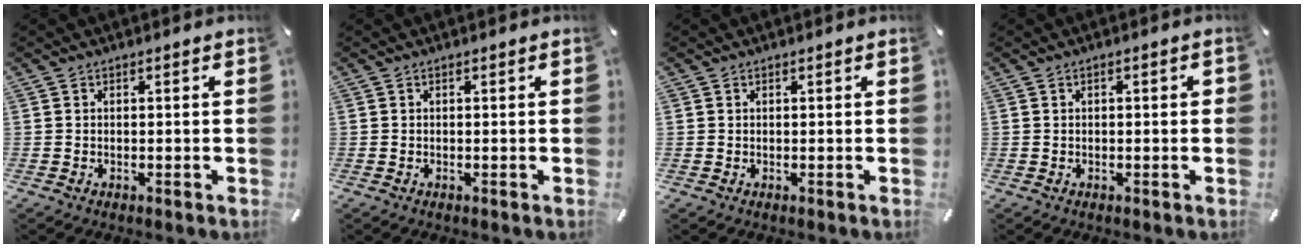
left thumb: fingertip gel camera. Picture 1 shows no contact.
{"total": 0.0}
{"total": 1.3, "force": [0.5, 1.1, -0.4], "torque": [0.008, 0.003, 0.009]}
{"total": 1.3, "force": [-0.1, 0.6, 1.1], "torque": [-0.019, 0.003, -0.002]}